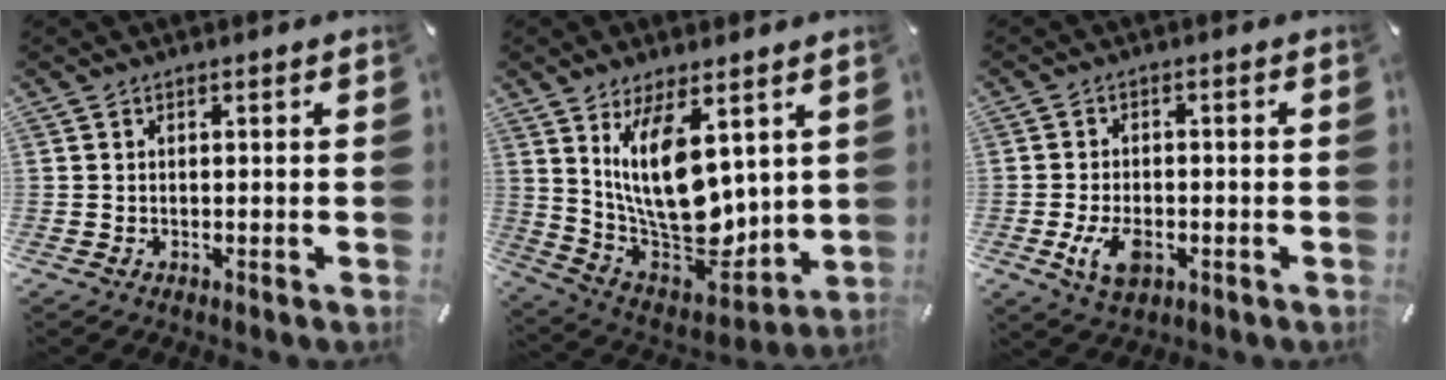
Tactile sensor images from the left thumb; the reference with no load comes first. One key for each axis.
{"total": 17.9, "fx": 6.5, "fy": 8.8, "fz": 14.2, "tx": -0.283, "ty": -0.058, "tz": 0.115}
{"total": 6.6, "fx": -2.2, "fy": 4.0, "fz": 4.7, "tx": -0.100, "ty": 0.000, "tz": -0.045}